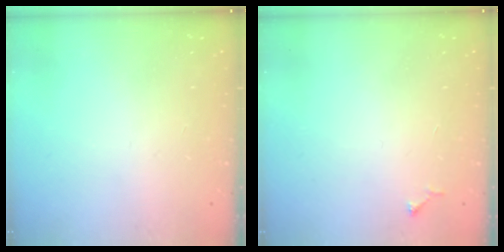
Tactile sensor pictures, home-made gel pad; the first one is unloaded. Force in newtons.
{"total": 4.5, "press": 4.5, "slide": 0.6}